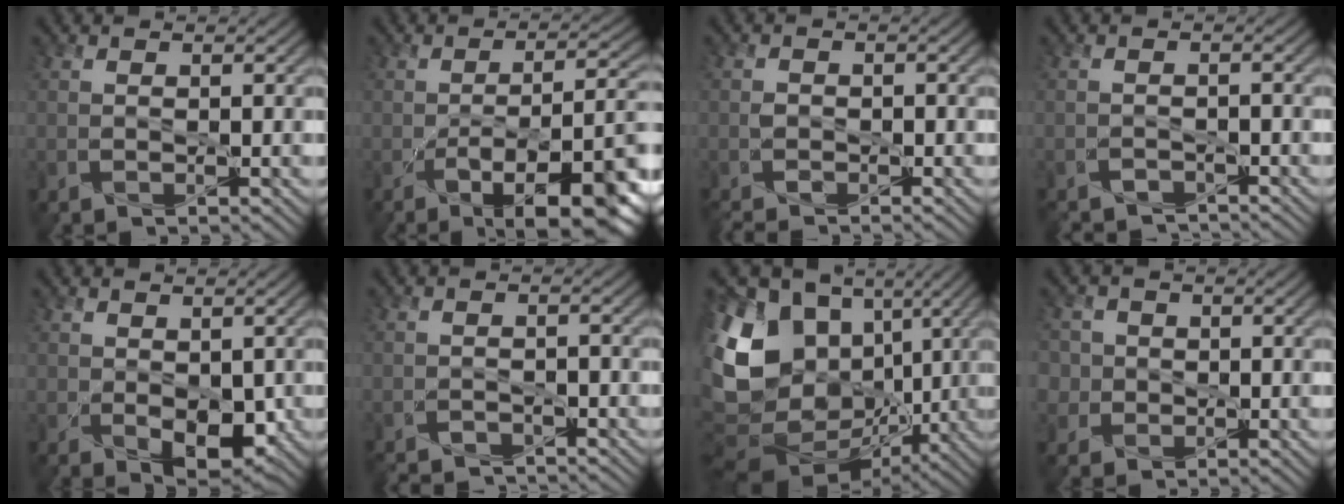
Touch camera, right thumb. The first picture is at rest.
{"total": 12.8, "force": [-6.1, 4.2, 10.5], "torque": [-0.146, -0.011, -0.090]}
{"total": 2.3, "force": [-2.0, 0.8, 0.7], "torque": [-0.017, -0.006, -0.046]}
{"total": 3.6, "force": [-3.5, 0.8, 0.5], "torque": [-0.010, -0.001, -0.055]}
{"total": 4.3, "force": [-0.3, 2.6, 3.4], "torque": [-0.065, -0.019, 0.005]}
{"total": 4.6, "force": [-4.4, 1.1, 0.9], "torque": [-0.013, -0.004, -0.069]}
{"total": 17.6, "force": [2.7, 13.3, 11.2], "torque": [-0.265, 0.008, 0.070]}
{"total": 4.1, "force": [0.5, 3.9, 1.1], "torque": [-0.032, 0.004, 0.002]}